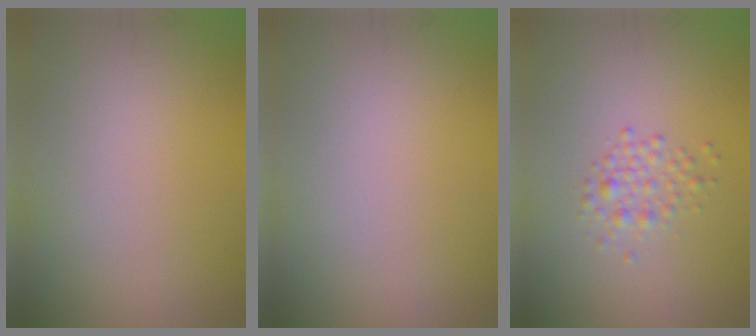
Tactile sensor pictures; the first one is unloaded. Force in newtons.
{"total": 0.0}
{"total": 1.7, "press": 1.7, "slide": 0.0}